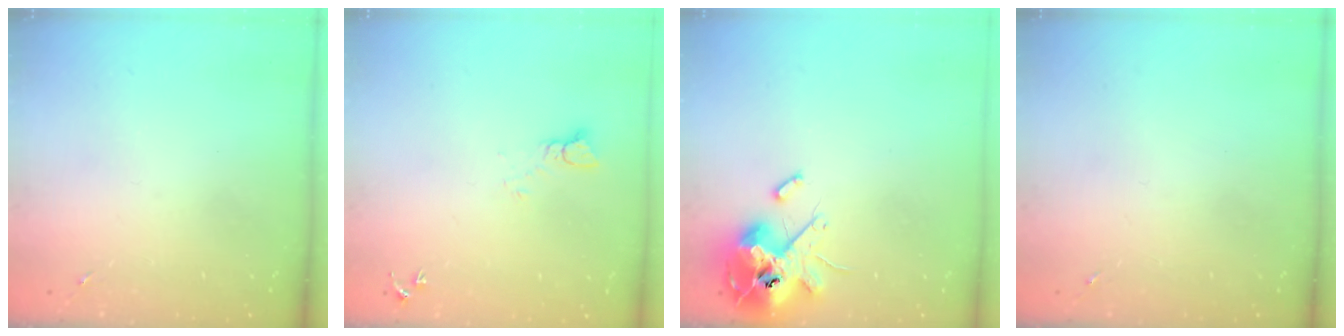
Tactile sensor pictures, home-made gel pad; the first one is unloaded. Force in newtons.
{"total": 3.7, "press": 3.7, "slide": 0.1}
{"total": 14.3, "press": 14.0, "slide": 2.5}
{"total": 0.0}